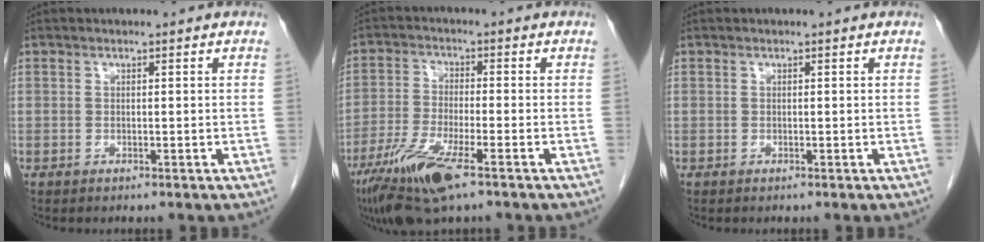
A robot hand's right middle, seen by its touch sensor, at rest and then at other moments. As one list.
[{"total": 10.2, "force": [-6.1, 1.4, 8.1], "torque": [-0.167, -0.026, -0.109]}, {"total": 0.0}]